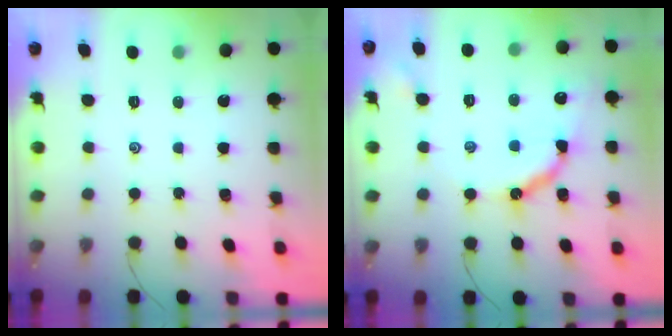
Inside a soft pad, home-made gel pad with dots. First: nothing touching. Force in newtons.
{"total": 10.4, "press": 10.3, "slide": 0.7}